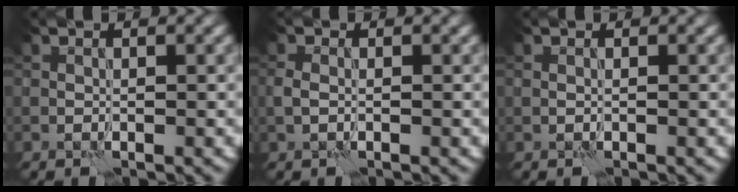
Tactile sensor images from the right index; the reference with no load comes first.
{"total": 1.3, "force": [-0.2, 0.9, 1.0], "torque": [-0.024, 0.002, -0.008]}
{"total": 0.0}